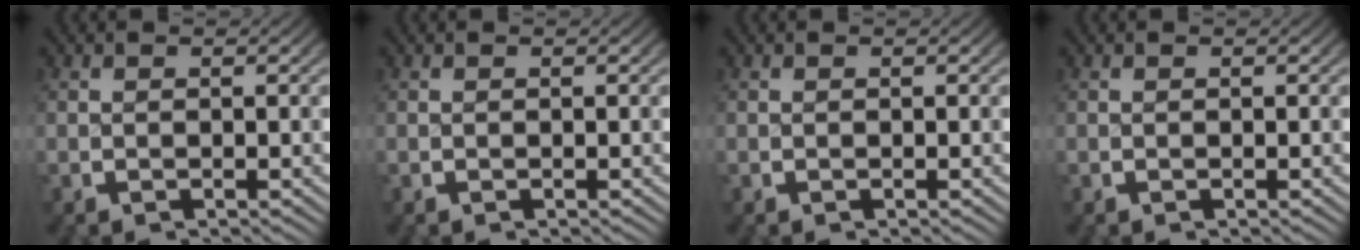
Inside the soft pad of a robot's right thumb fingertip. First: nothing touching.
{"total": 0.0}
{"total": 0.0}
{"total": 0.0}